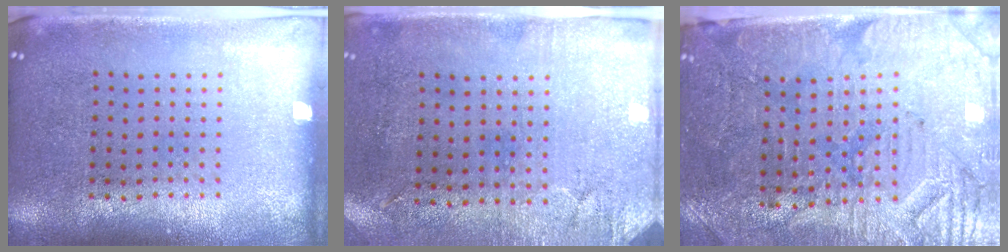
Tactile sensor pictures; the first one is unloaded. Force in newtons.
{"total": 2.9, "press": 2.3, "slide": 1.7}
{"total": 3.7, "press": 3.5, "slide": 1.2}